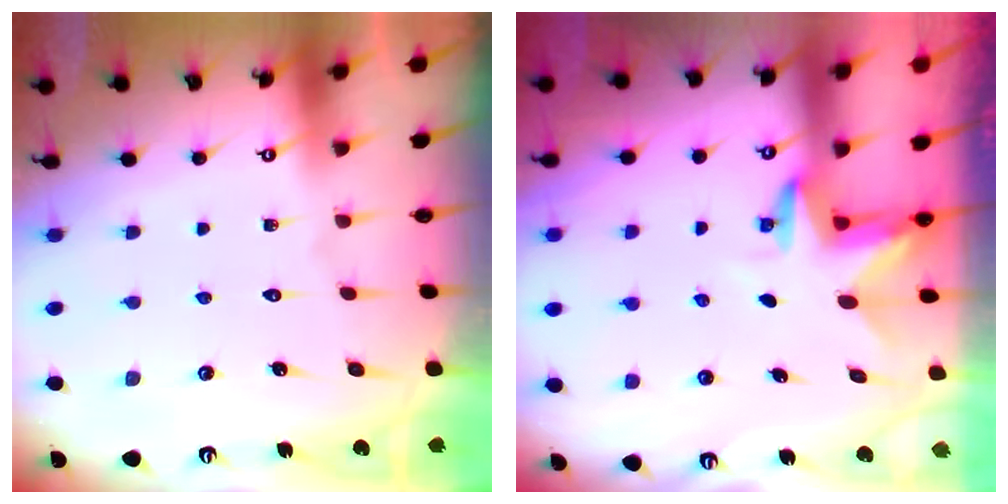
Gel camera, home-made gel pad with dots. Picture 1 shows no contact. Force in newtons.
{"total": 3.3, "press": 3.3, "slide": 0.1}